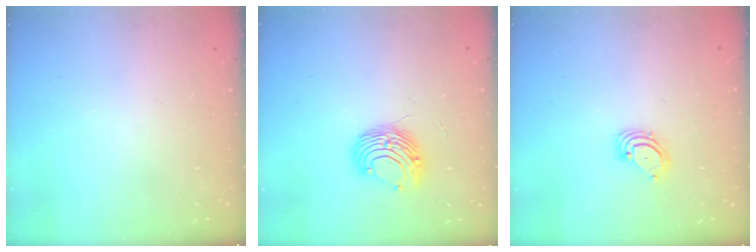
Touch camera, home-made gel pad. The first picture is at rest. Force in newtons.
{"total": 11.4, "press": 11.3, "slide": 1.1}
{"total": 3.5, "press": 3.5, "slide": 0.4}